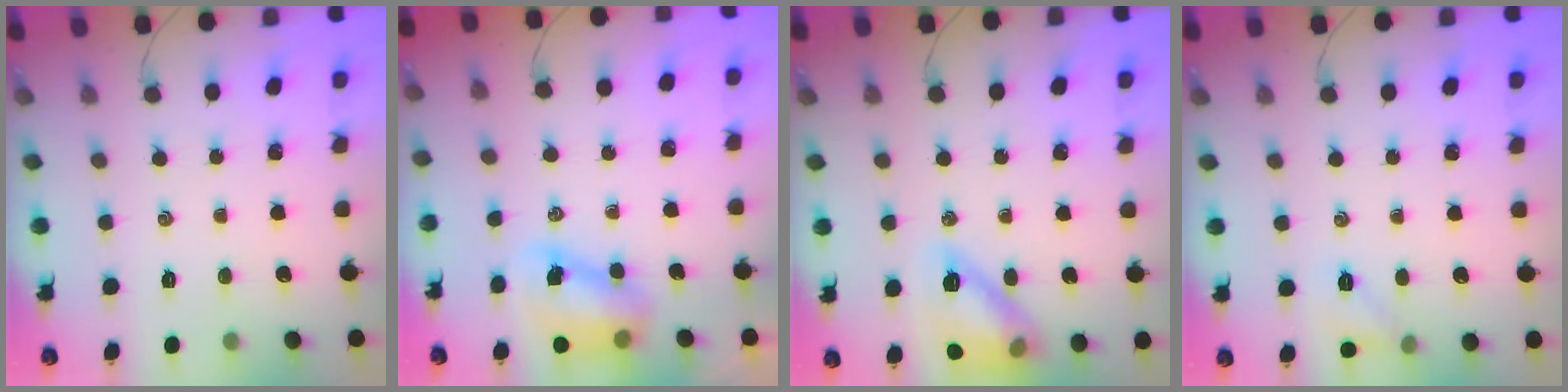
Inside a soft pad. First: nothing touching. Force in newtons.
{"total": 7.4, "press": 7.3, "slide": 1.1}
{"total": 14.2, "press": 14.1, "slide": 1.3}
{"total": 6.1, "press": 5.9, "slide": 1.4}